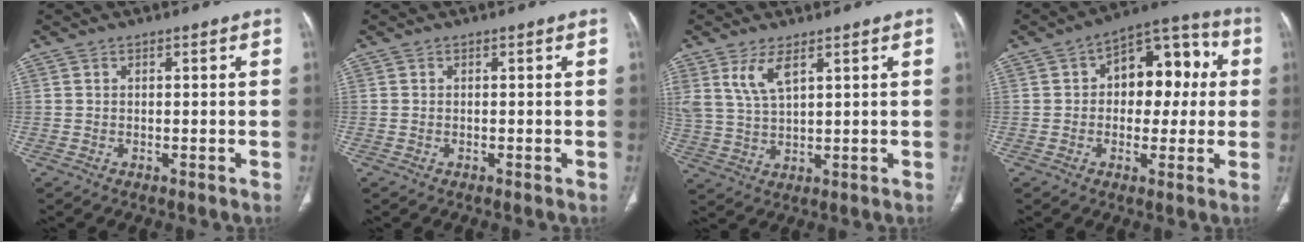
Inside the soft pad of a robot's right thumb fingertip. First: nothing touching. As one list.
[{"total": 0.0}, {"total": 6.1, "force": [3.4, 2.1, 4.6], "torque": [-0.099, -0.016, 0.080]}, {"total": 13.9, "force": [2.0, 8.7, 10.7], "torque": [-0.096, 0.036, 0.020]}]